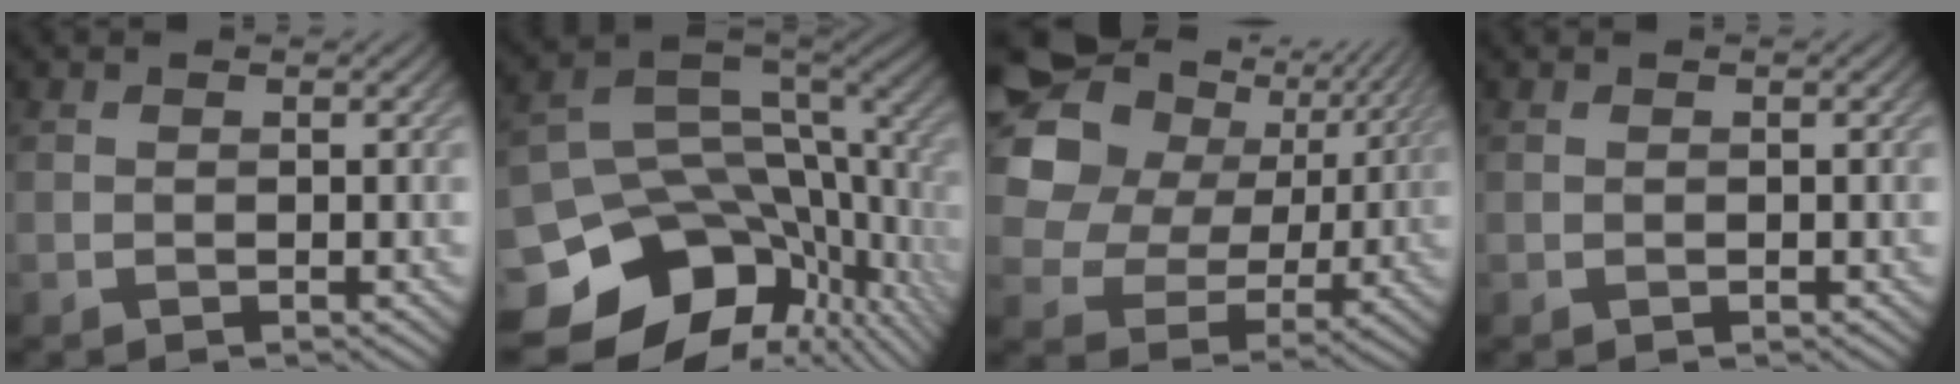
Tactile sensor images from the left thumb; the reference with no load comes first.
{"total": 16.4, "force": [-6.2, 11.8, 9.6], "torque": [-0.210, -0.043, -0.069]}
{"total": 16.2, "force": [5.3, 12.9, 8.1], "torque": [-0.245, 0.036, 0.107]}
{"total": 0.0}